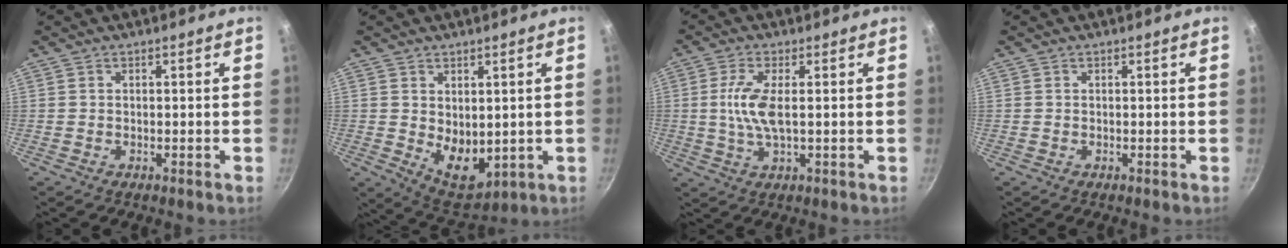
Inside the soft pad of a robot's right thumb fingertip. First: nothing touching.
{"total": 8.4, "force": [0.6, 5.5, 6.3], "torque": [-0.068, -0.024, 0.032]}
{"total": 6.9, "force": [0.4, 2.3, 6.5], "torque": [-0.144, 0.000, 0.007]}
{"total": 0.0}